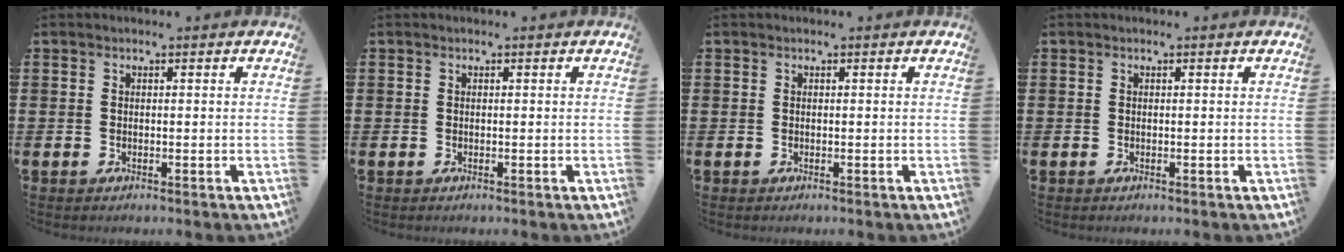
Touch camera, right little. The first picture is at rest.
{"total": 0.0}
{"total": 0.0}
{"total": 0.0}